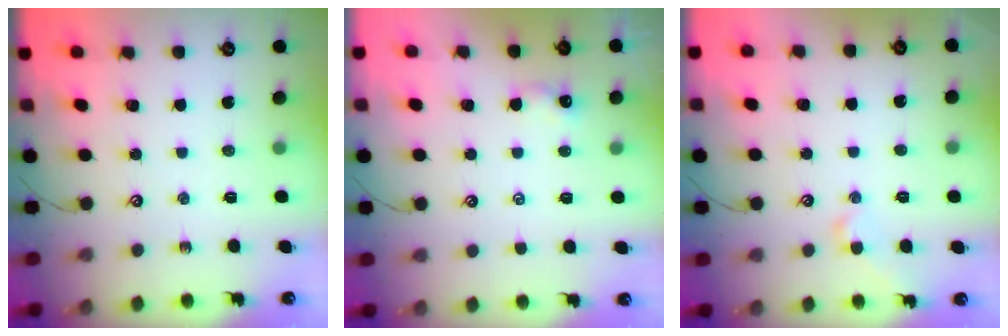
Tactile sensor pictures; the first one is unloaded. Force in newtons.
{"total": 1.4, "press": 1.3, "slide": 0.3}
{"total": 1.1, "press": 1.1, "slide": 0.2}